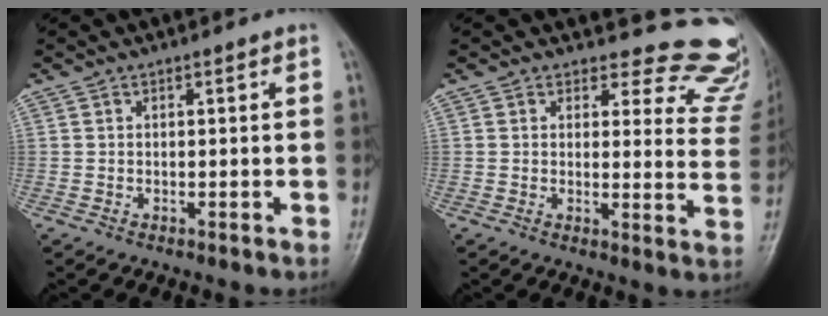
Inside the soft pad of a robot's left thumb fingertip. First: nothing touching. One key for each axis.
{"total": 14.6, "fx": 13.8, "fy": 4.8, "fz": 0.5, "tx": 0.052, "ty": -0.138, "tz": 0.117}